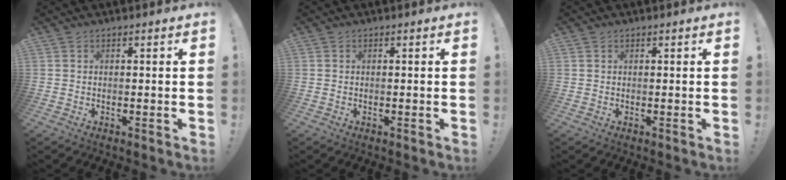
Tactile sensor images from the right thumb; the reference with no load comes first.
{"total": 0.0}
{"total": 0.5, "force": [0.3, 0.4, -0.1], "torque": [0.006, -0.001, 0.006]}